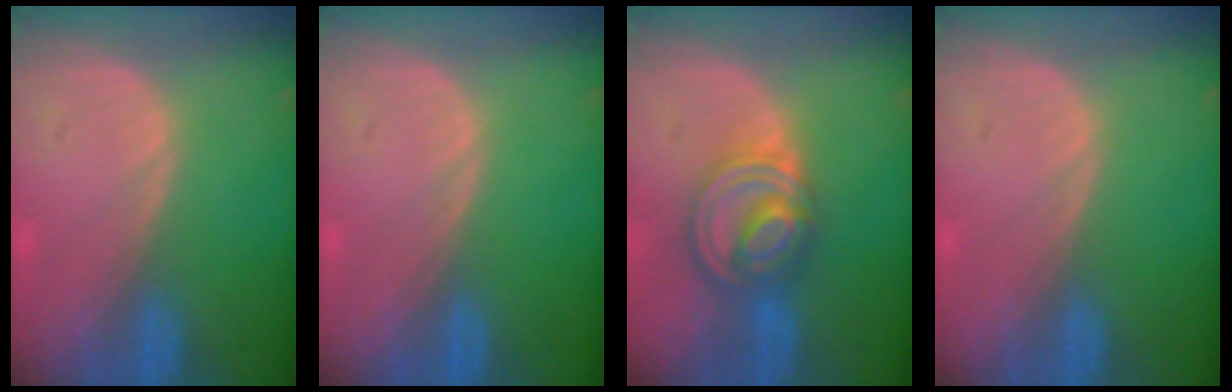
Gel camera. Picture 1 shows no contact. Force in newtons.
{"total": 0.0}
{"total": 7.9, "press": 6.9, "slide": 3.9}
{"total": 0.0}